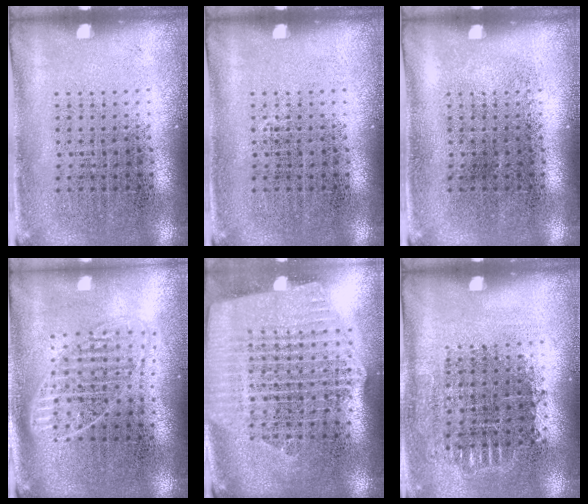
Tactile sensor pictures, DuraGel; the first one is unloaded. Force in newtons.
{"total": 0.0}
{"total": 0.0}
{"total": 1.8, "press": 1.6, "slide": 1.0}
{"total": 2.7, "press": 2.3, "slide": 1.4}
{"total": 0.7, "press": 0.7, "slide": 0.4}